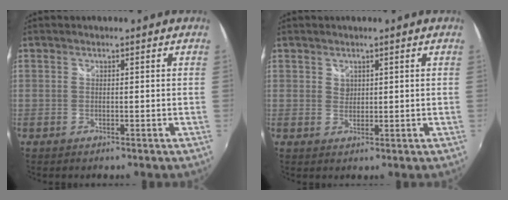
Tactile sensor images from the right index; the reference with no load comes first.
{"total": 1.6, "force": [1.0, 1.2, 0.3], "torque": [0.001, 0.003, 0.017]}